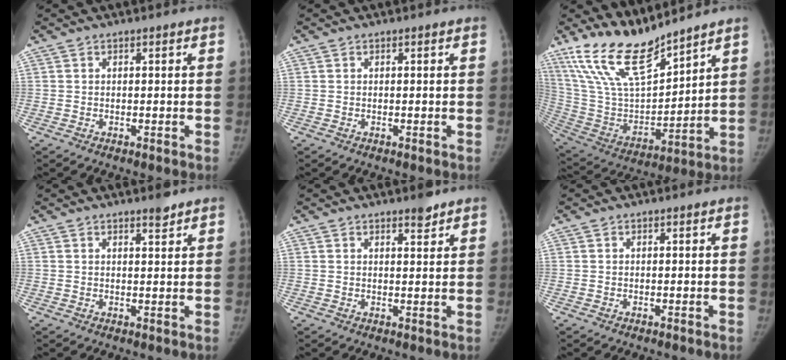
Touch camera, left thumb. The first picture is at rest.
{"total": 0.0}
{"total": 16.1, "force": [13.5, 3.9, 7.9], "torque": [-0.131, -0.074, 0.272]}
{"total": 2.0, "force": [1.7, 0.4, 1.0], "torque": [-0.010, -0.013, 0.026]}
{"total": 2.5, "force": [2.0, 0.7, 1.3], "torque": [-0.013, -0.015, 0.030]}
{"total": 0.0}